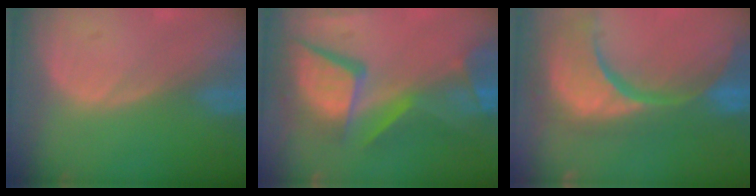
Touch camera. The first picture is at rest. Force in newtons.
{"total": 12.9, "press": 10.6, "slide": 7.3}
{"total": 15.4, "press": 12.1, "slide": 9.6}